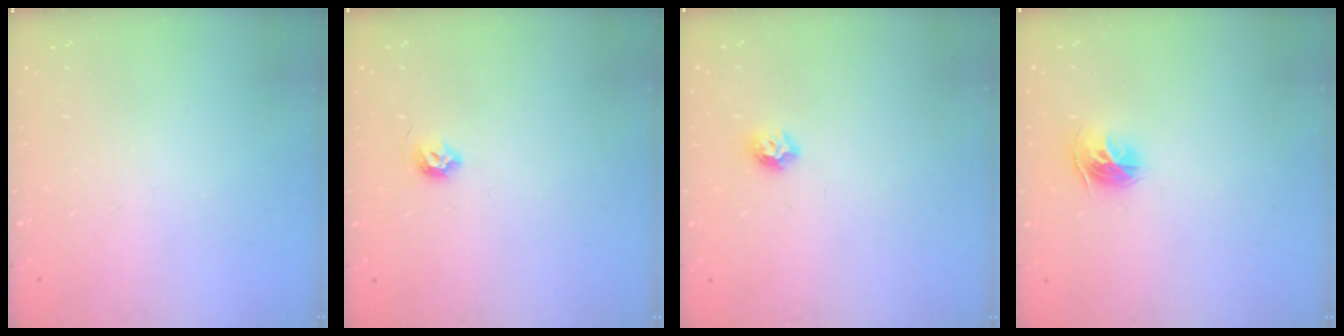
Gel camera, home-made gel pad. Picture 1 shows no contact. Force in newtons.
{"total": 5.7, "press": 5.7, "slide": 0.7}
{"total": 6.0, "press": 5.9, "slide": 0.8}
{"total": 9.2, "press": 9.1, "slide": 0.9}